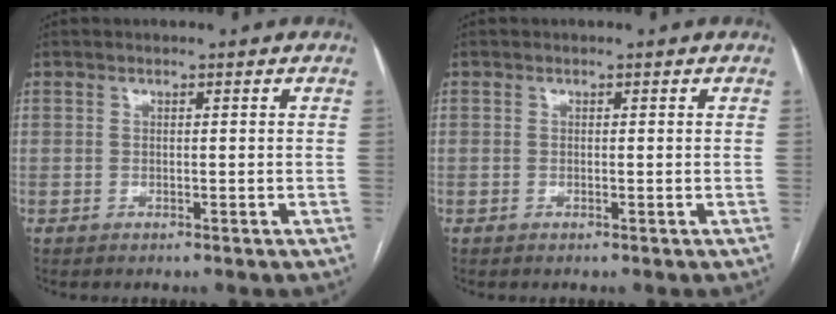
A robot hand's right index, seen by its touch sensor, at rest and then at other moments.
{"total": 0.0}